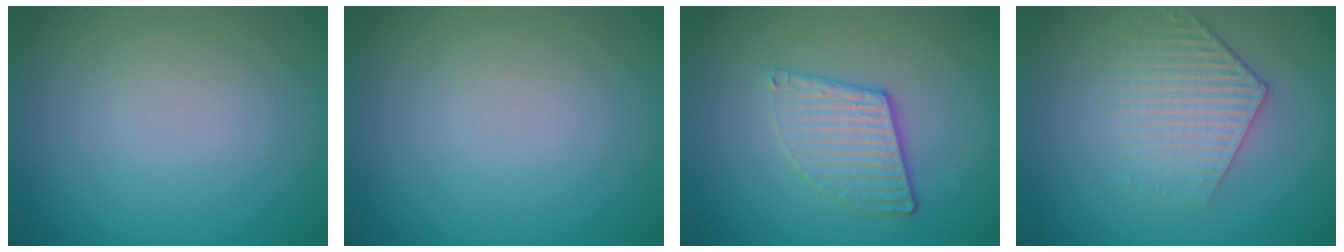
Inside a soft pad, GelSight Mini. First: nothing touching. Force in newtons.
{"total": 0.0}
{"total": 3.7, "press": 2.7, "slide": 2.5}
{"total": 3.2, "press": 2.8, "slide": 1.5}